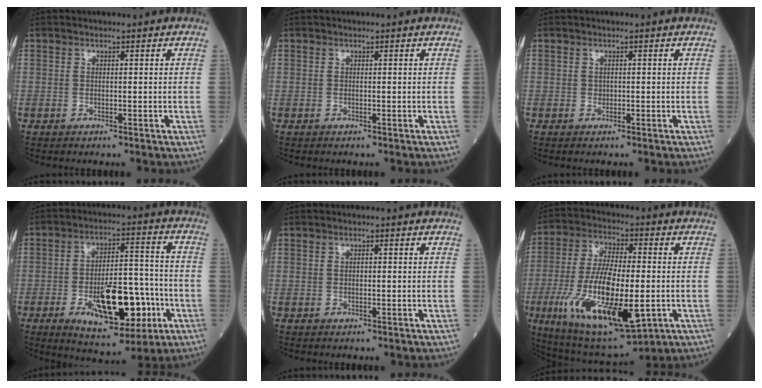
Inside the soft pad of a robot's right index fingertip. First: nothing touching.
{"total": 0.0}
{"total": 0.0}
{"total": 15.3, "force": [-5.2, 5.8, 13.2], "torque": [-0.208, 0.006, -0.074]}
{"total": 0.7, "force": [0.1, 0.3, 0.7], "torque": [-0.013, 0.001, 0.001]}
{"total": 20.3, "force": [-5.2, 6.0, 18.7], "torque": [-0.367, -0.025, -0.076]}